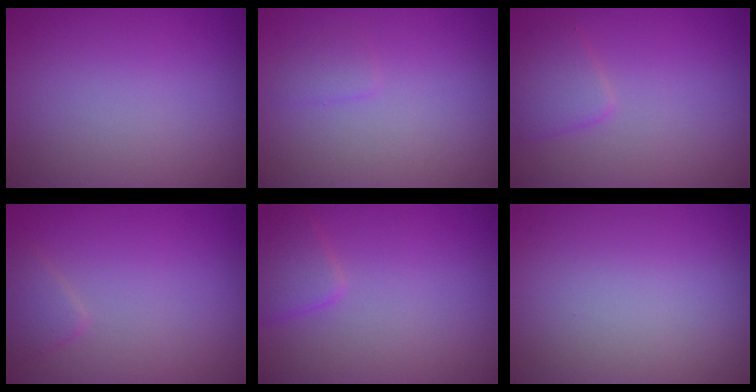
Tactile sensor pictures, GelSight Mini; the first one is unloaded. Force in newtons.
{"total": 0.8, "press": 0.8, "slide": 0.0}
{"total": 2.0, "press": 2.0, "slide": 0.1}
{"total": 1.3, "press": 1.3, "slide": 0.1}
{"total": 1.9, "press": 1.9, "slide": 0.1}
{"total": 0.0}